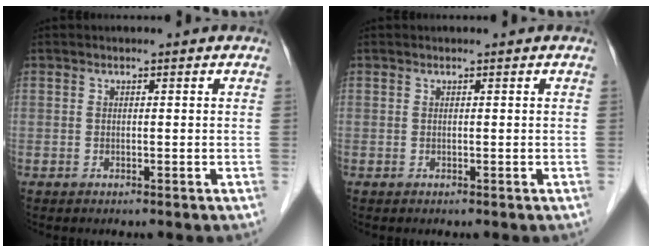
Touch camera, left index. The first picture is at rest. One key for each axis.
{"total": 0.0}